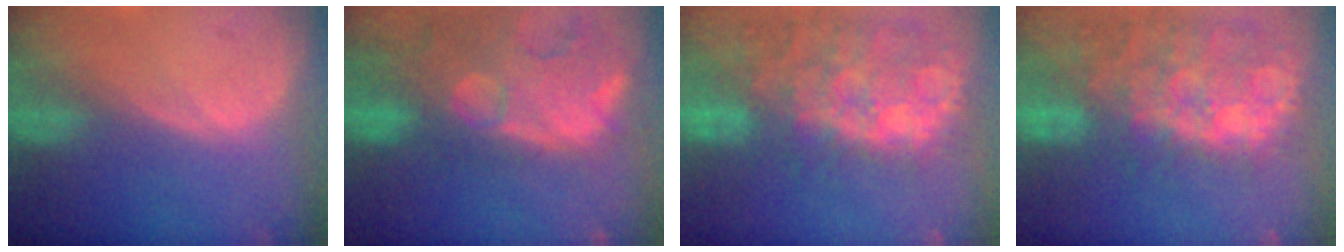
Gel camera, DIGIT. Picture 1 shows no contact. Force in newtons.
{"total": 14.6, "press": 11.8, "slide": 8.6}
{"total": 12.5, "press": 11.3, "slide": 5.4}
{"total": 12.5, "press": 11.3, "slide": 5.4}